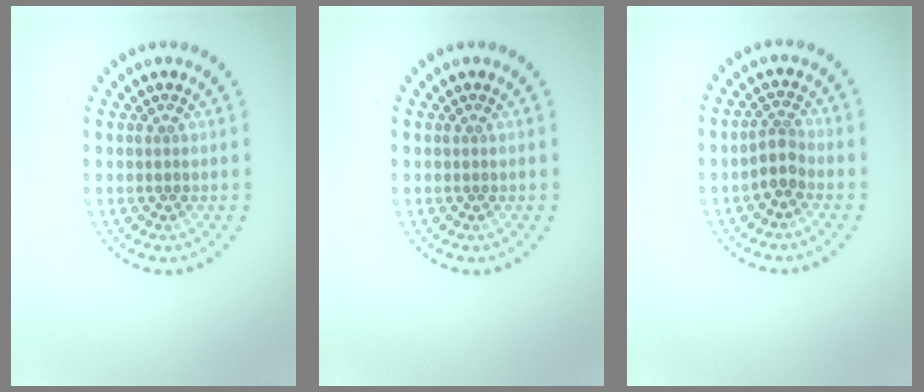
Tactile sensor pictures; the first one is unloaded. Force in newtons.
{"total": 0.0}
{"total": 1.8, "press": 1.5, "slide": 1.0}